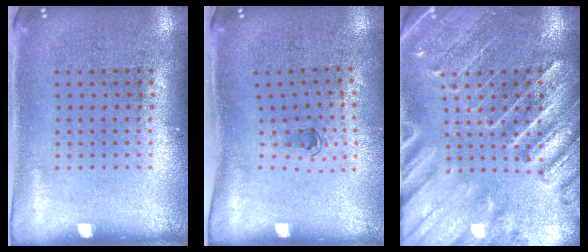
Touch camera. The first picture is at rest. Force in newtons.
{"total": 0.6, "press": 0.4, "slide": 0.5}
{"total": 3.0, "press": 2.9, "slide": 0.8}